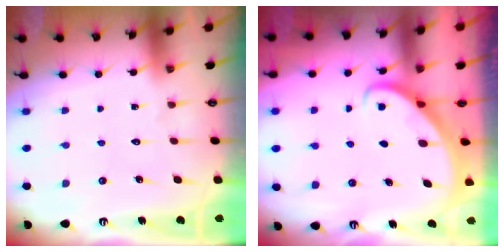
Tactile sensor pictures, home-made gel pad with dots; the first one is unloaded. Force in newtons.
{"total": 2.8, "press": 2.8, "slide": 0.2}